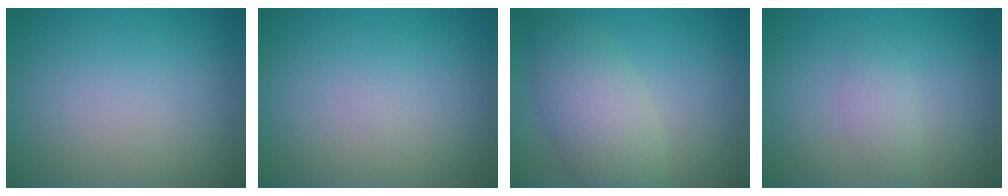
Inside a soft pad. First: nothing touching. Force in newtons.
{"total": 0.0}
{"total": 5.3, "press": 5.3, "slide": 0.3}
{"total": 1.4, "press": 1.4, "slide": 0.0}